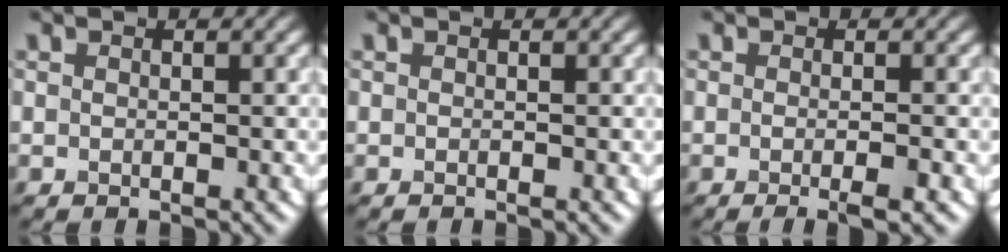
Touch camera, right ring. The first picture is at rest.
{"total": 0.0}
{"total": 2.8, "force": [-0.7, 0.8, 2.6], "torque": [-0.028, -0.006, -0.012]}